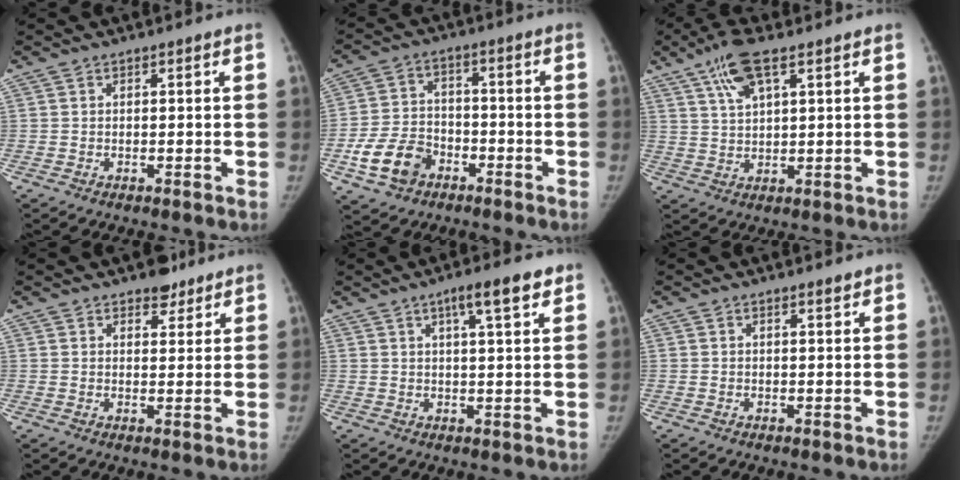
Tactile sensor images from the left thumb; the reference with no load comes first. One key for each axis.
{"total": 10.0, "fx": -4.7, "fy": 7.3, "fz": 5.0, "tx": -0.082, "ty": 0.024, "tz": -0.082}
{"total": 7.8, "fx": 4.3, "fy": 2.6, "fz": 5.9, "tx": -0.113, "ty": -0.005, "tz": 0.085}
{"total": 4.1, "fx": 3.2, "fy": 2.2, "fz": 1.3, "tx": 0.004, "ty": -0.020, "tz": 0.047}
{"total": 7.2, "fx": 4.1, "fy": 1.3, "fz": 5.8, "tx": -0.082, "ty": -0.013, "tz": 0.062}
{"total": 1.1, "fx": 1.0, "fy": 0.2, "fz": 0.6, "tx": -0.007, "ty": -0.007, "tz": 0.015}